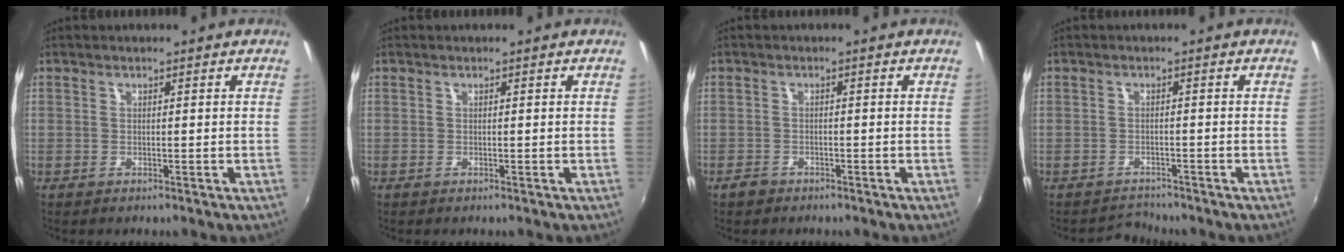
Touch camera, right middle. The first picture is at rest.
{"total": 0.0}
{"total": 1.8, "force": [-1.5, 1.0, 0.4], "torque": [-0.011, 0.000, -0.026]}
{"total": 2.6, "force": [-2.3, 0.8, -0.7], "torque": [0.003, 0.007, -0.043]}